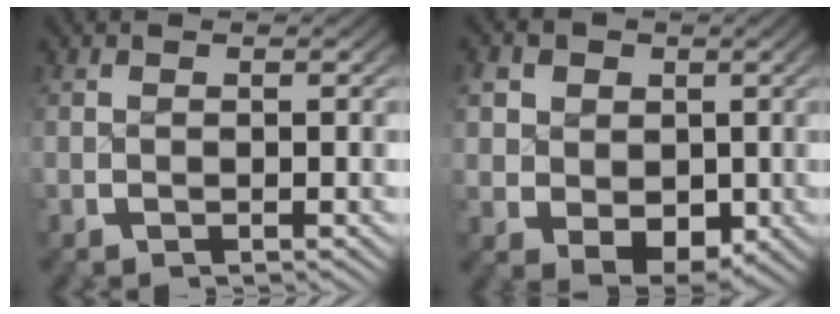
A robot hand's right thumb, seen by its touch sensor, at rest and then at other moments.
{"total": 7.5, "force": [0.2, 6.1, 4.4], "torque": [-0.101, -0.037, 0.021]}